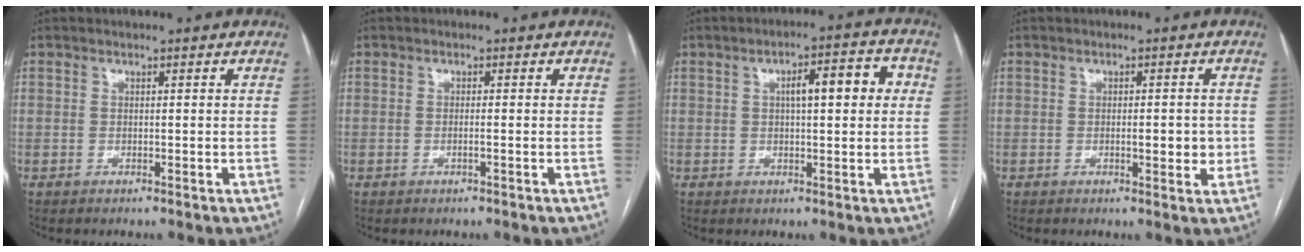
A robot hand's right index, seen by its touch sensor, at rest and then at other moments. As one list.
[{"total": 0.7, "force": [-0.2, -0.1, 0.7], "torque": [-0.013, 0.000, -0.004]}, {"total": 7.4, "force": [1.5, 1.8, 7.0], "torque": [-0.103, 0.026, 0.019]}, {"total": 4.0, "force": [-0.6, 1.1, 3.8], "torque": [-0.057, -0.001, -0.005]}]